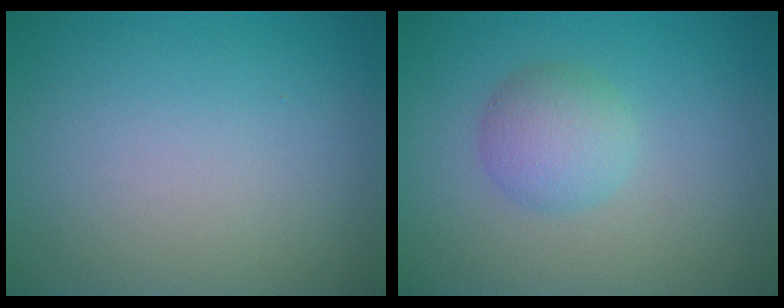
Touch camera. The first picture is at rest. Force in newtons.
{"total": 2.9, "press": 2.9, "slide": 0.1}